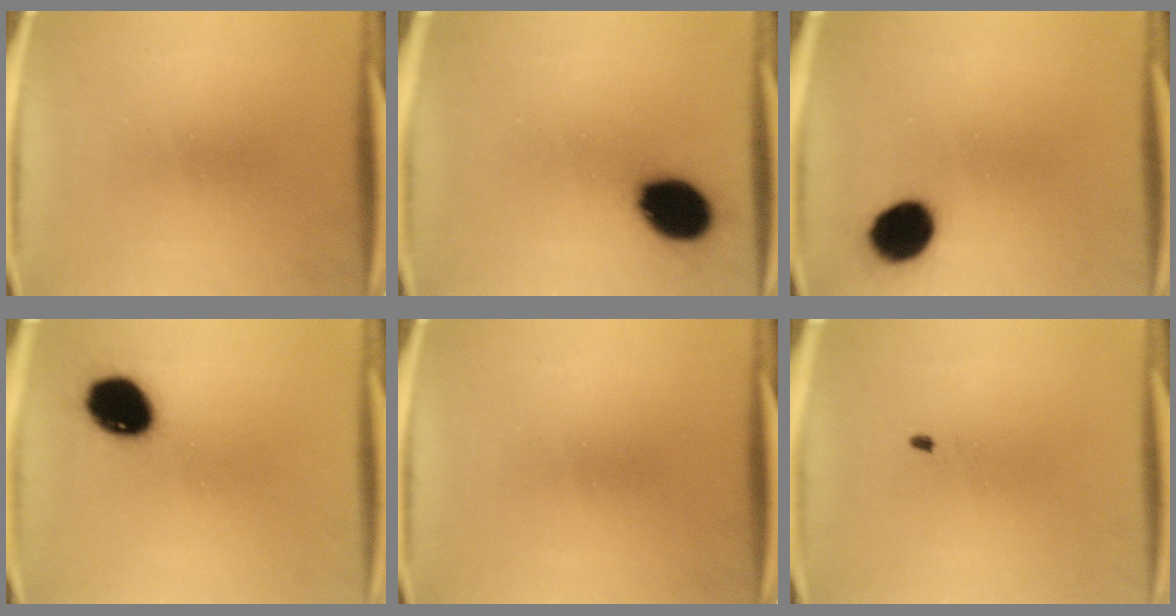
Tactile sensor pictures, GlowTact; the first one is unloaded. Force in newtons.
{"total": 13.6}
{"total": 10.4}
{"total": 12.9}
{"total": 0.0}
{"total": 0.5}